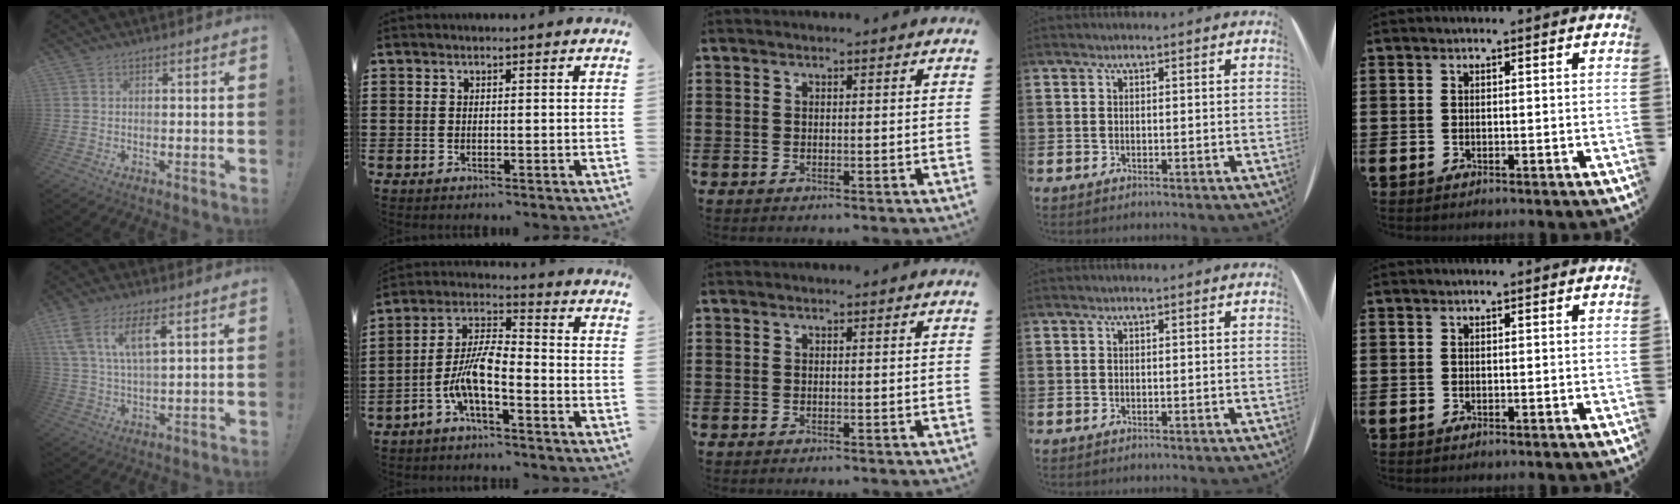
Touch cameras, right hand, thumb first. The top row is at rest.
{"thumb": {"total": 10.2, "force": [5.4, 3.7, 7.9], "torque": [-0.146, -0.010, 0.099]}, "index": {"total": 7.3, "force": [-3.6, 1.9, 6.1], "torque": [-0.146, -0.010, -0.076]}}